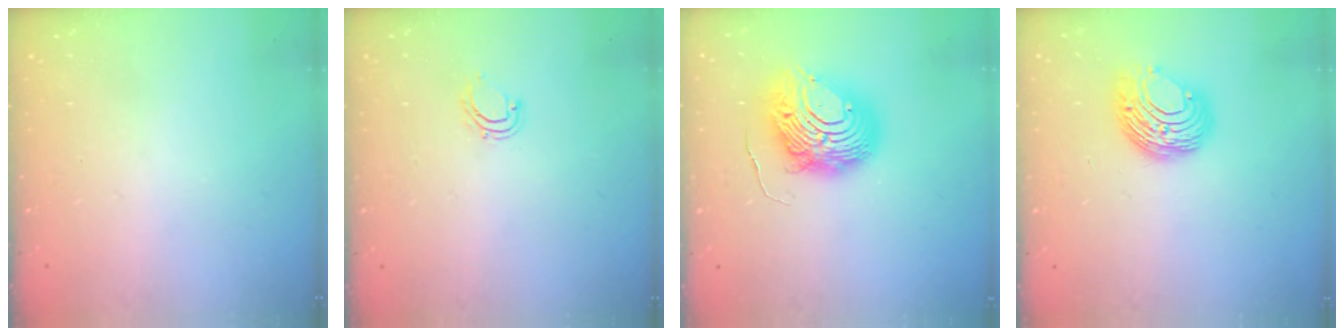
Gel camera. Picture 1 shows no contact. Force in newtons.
{"total": 4.8, "press": 4.7, "slide": 0.7}
{"total": 12.2, "press": 12.2, "slide": 1.2}
{"total": 9.2, "press": 9.2, "slide": 0.4}